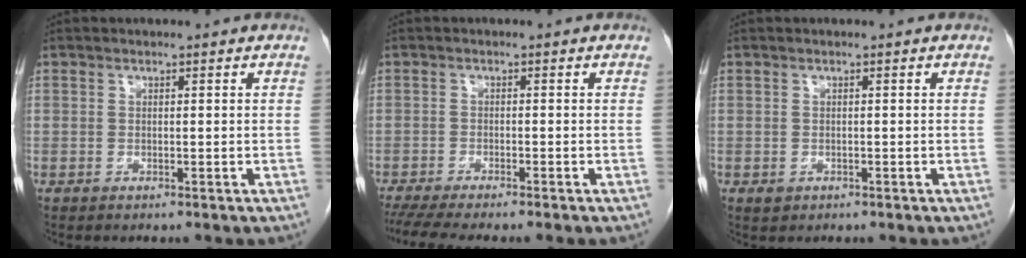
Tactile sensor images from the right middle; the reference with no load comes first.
{"total": 7.3, "force": [-6.2, 0.0, 3.9], "torque": [-0.053, -0.015, -0.100]}
{"total": 1.0, "force": [-0.4, 0.8, 0.4], "torque": [-0.008, 0.001, 0.000]}